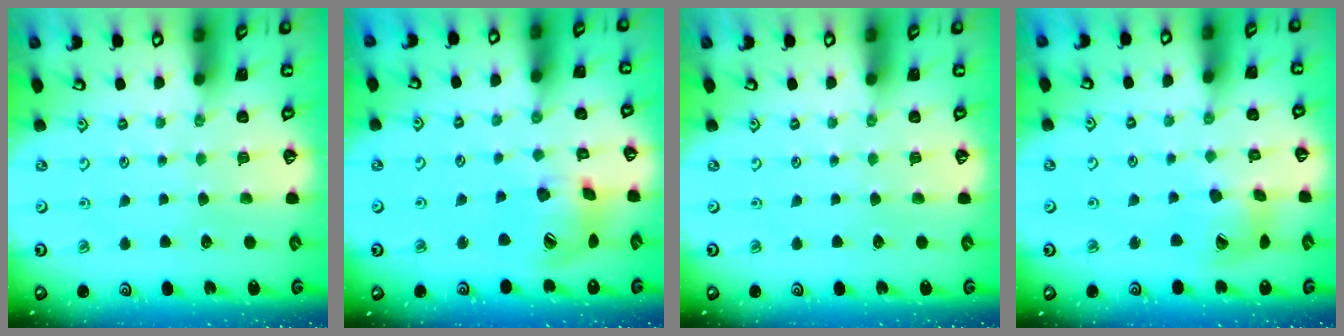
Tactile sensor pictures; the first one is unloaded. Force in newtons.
{"total": 15.3, "press": 15.1, "slide": 2.3}
{"total": 0.0}
{"total": 12.9, "press": 12.8, "slide": 1.6}